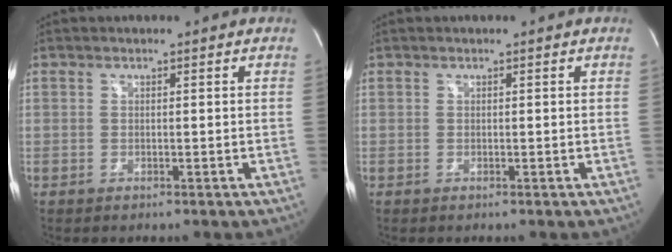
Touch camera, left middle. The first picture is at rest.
{"total": 0.0}